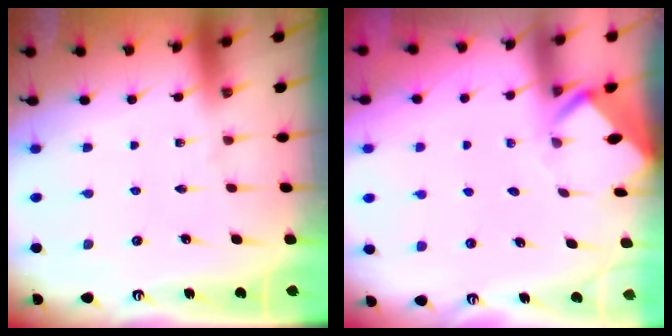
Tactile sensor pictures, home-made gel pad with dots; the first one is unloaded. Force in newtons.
{"total": 3.0, "press": 3.0, "slide": 0.1}